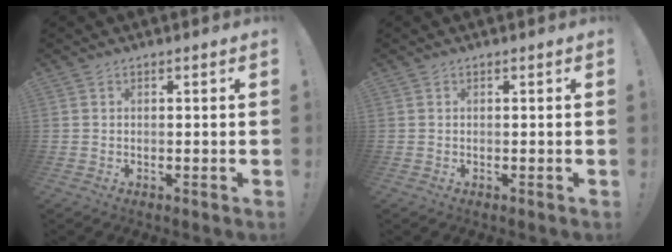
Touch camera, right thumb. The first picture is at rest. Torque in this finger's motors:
{"motor_torque": [0.00, 0.00, 0.00, 0.00, 0.00]}